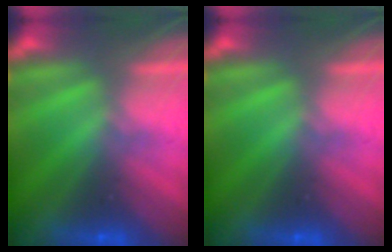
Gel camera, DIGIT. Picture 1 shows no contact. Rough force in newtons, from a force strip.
{"total": 0.0}